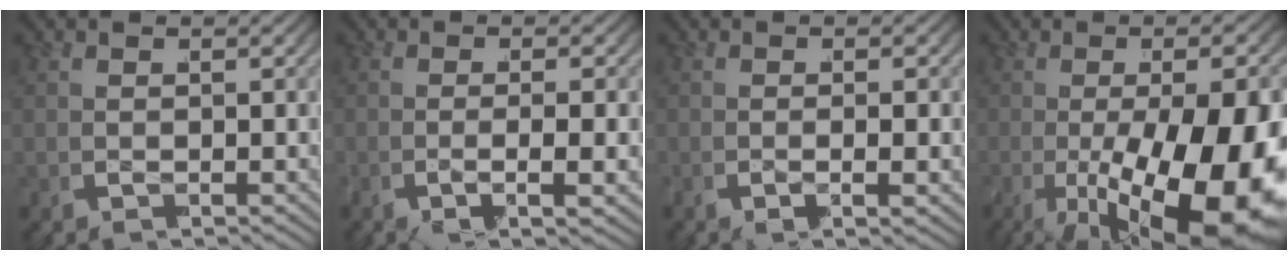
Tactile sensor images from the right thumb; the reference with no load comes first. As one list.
[{"total": 4.0, "force": [-1.1, 1.2, 3.7], "torque": [-0.073, -0.004, -0.023]}, {"total": 2.0, "force": [-0.7, 0.6, 1.8], "torque": [-0.037, -0.005, -0.015]}, {"total": 20.5, "force": [-6.0, 11.2, 16.1], "torque": [-0.279, -0.057, -0.058]}]